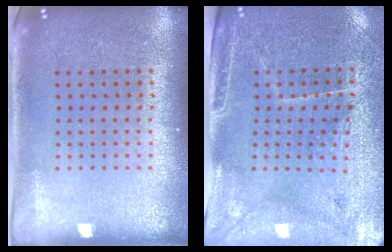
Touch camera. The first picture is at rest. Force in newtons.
{"total": 3.3, "press": 3.1, "slide": 1.1}